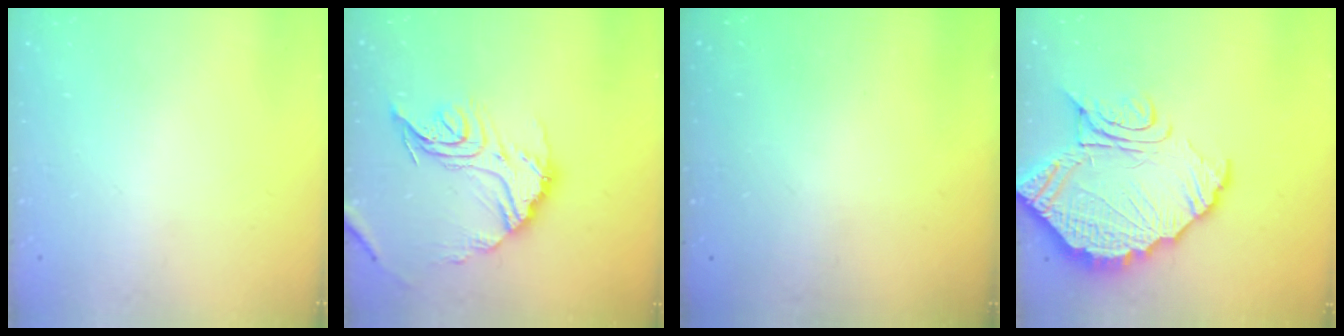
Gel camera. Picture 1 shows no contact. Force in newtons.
{"total": 17.1, "press": 17.0, "slide": 1.7}
{"total": 3.2, "press": 3.2, "slide": 0.1}
{"total": 16.9, "press": 16.8, "slide": 1.5}